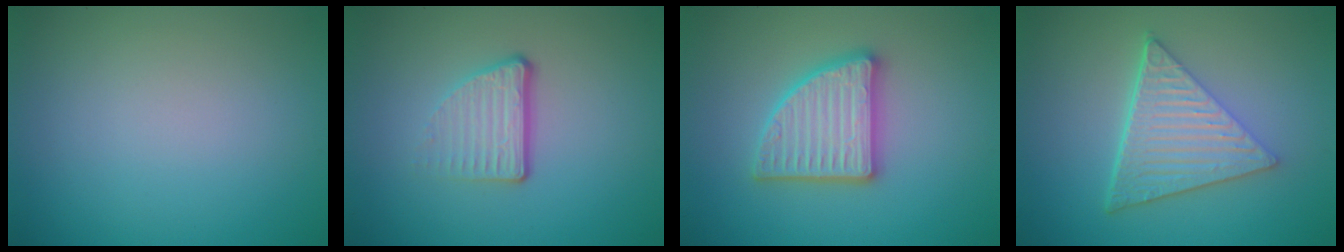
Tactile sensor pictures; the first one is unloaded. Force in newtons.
{"total": 3.4, "press": 2.2, "slide": 2.7}
{"total": 5.0, "press": 4.9, "slide": 0.8}
{"total": 6.6, "press": 4.6, "slide": 4.8}